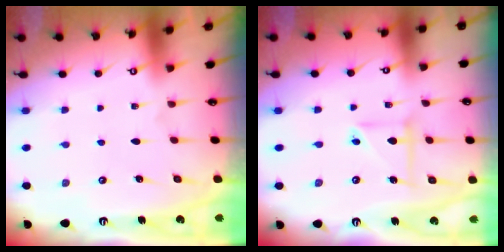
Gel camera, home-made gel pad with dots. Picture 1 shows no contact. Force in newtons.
{"total": 5.7, "press": 5.7, "slide": 0.5}